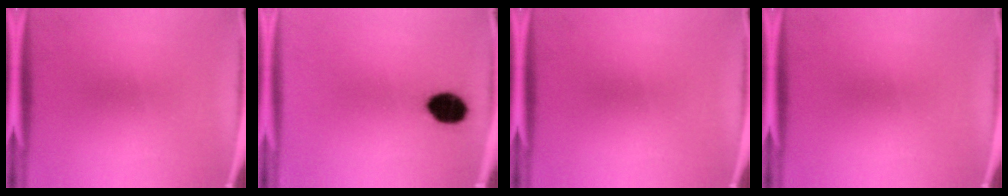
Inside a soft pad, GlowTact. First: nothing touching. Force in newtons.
{"total": 8.4}
{"total": 0.0}
{"total": 0.0}